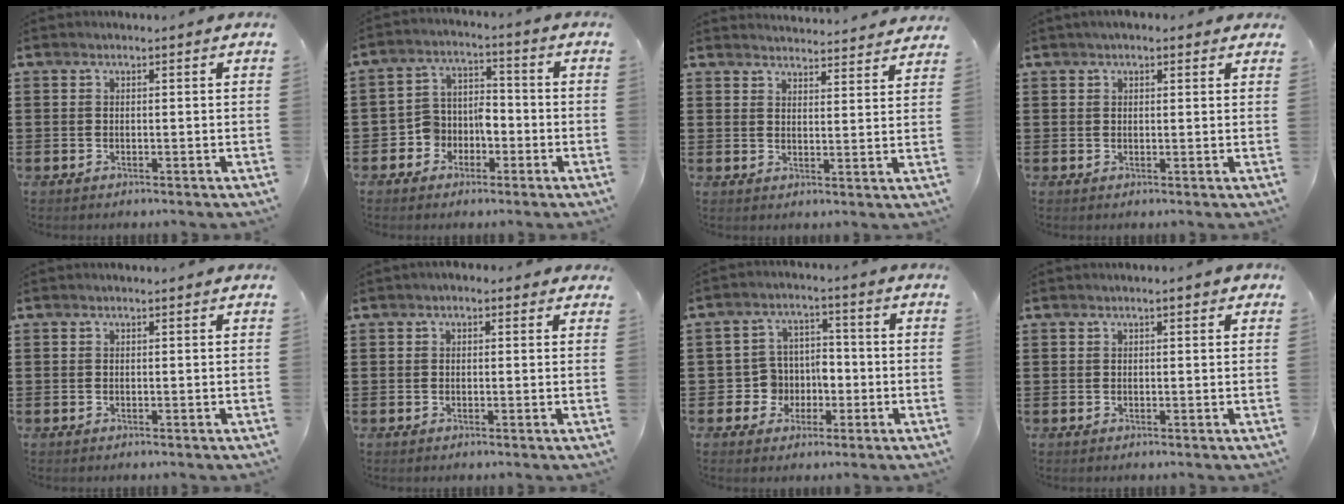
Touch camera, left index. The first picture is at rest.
{"total": 5.3, "force": [-3.0, 4.1, 1.6], "torque": [-0.046, 0.008, -0.062]}
{"total": 3.5, "force": [3.4, -0.2, -0.2], "torque": [0.001, -0.023, 0.060]}
{"total": 1.8, "force": [1.3, 0.7, 1.0], "torque": [-0.021, 0.008, 0.023]}
{"total": 0.0}
{"total": 1.1, "force": [0.1, 0.8, 0.7], "torque": [-0.015, 0.007, 0.001]}
{"total": 5.7, "force": [-1.5, 5.3, 1.4], "torque": [-0.044, 0.018, -0.028]}
{"total": 1.0, "force": [0.3, 0.3, 0.9], "torque": [-0.017, 0.004, 0.006]}